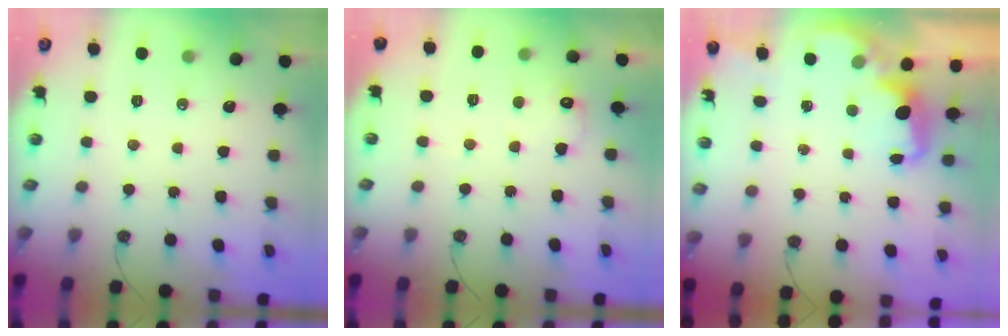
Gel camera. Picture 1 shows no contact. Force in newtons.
{"total": 7.8, "press": 7.7, "slide": 0.5}
{"total": 2.2, "press": 2.1, "slide": 0.6}